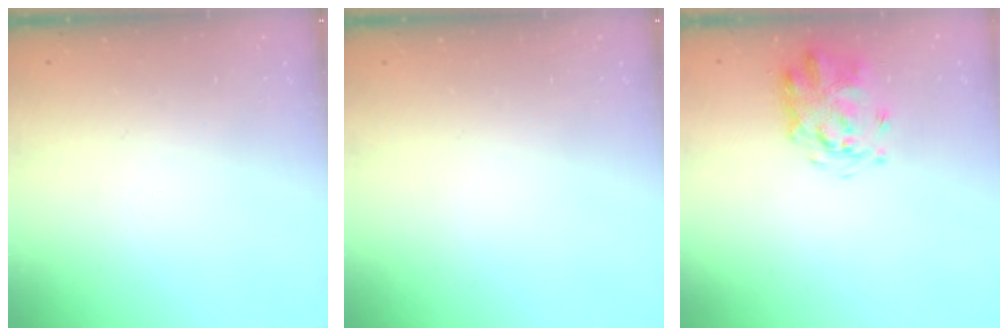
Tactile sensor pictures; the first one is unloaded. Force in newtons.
{"total": 0.0}
{"total": 3.6, "press": 3.5, "slide": 0.7}